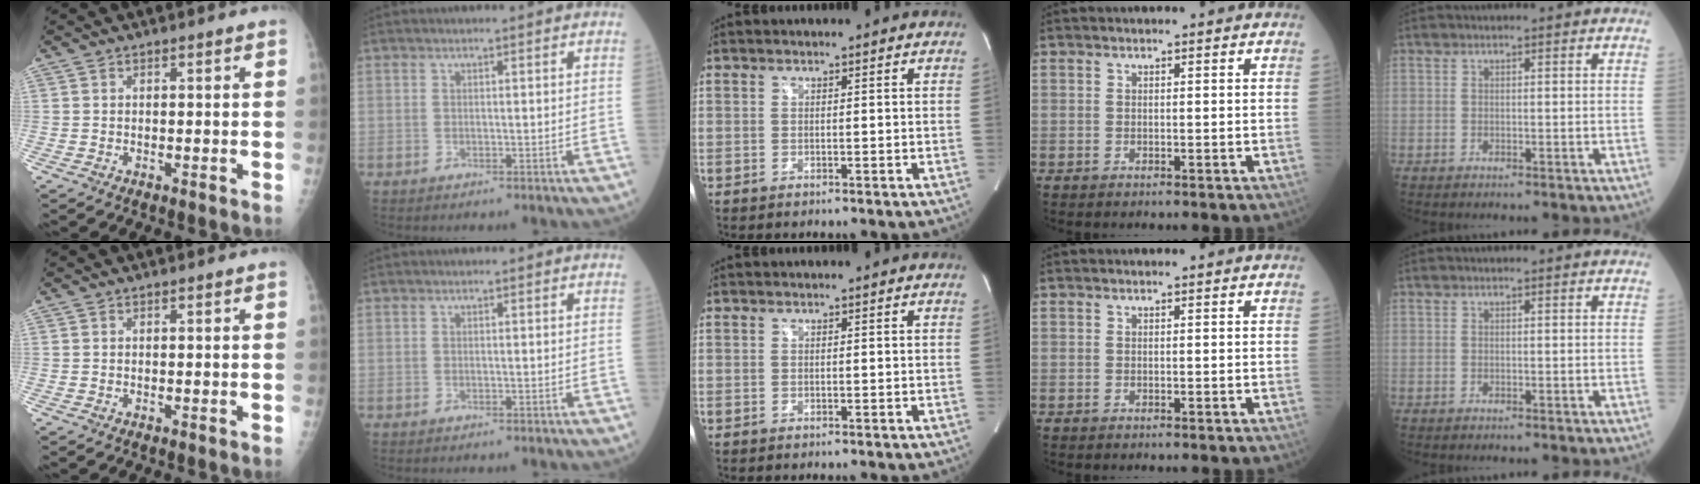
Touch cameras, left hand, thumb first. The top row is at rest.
{}